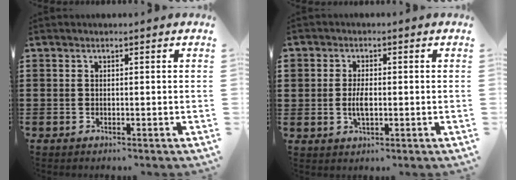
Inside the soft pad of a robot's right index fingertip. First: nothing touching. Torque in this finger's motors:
{"motor_torque": [1.14, 1.00, 0.44, 0.02]}